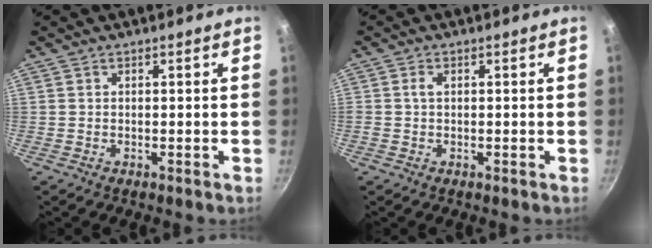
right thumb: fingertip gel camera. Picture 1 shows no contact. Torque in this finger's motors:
{"motor_torque": [0.41, 0.22, 0.50, -0.21, 0.11]}